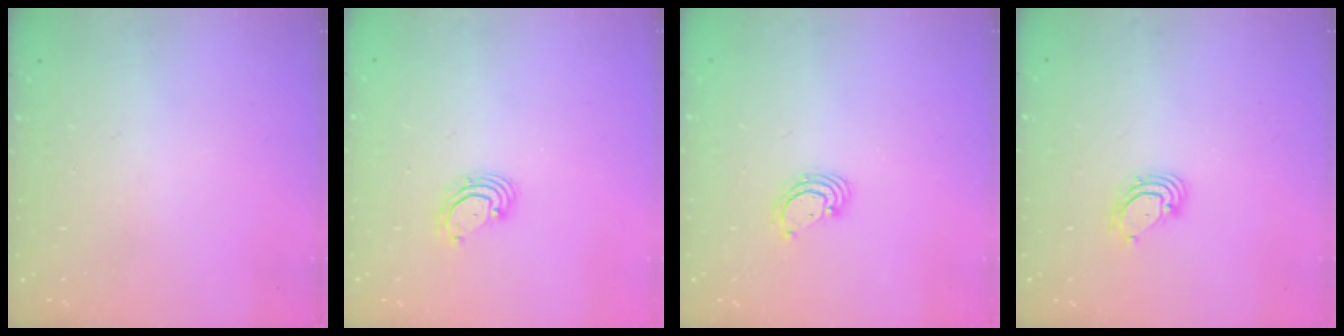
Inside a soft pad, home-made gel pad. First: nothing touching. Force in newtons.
{"total": 3.4, "press": 3.4, "slide": 0.0}
{"total": 3.3, "press": 3.3, "slide": 0.2}
{"total": 4.3, "press": 4.3, "slide": 0.2}